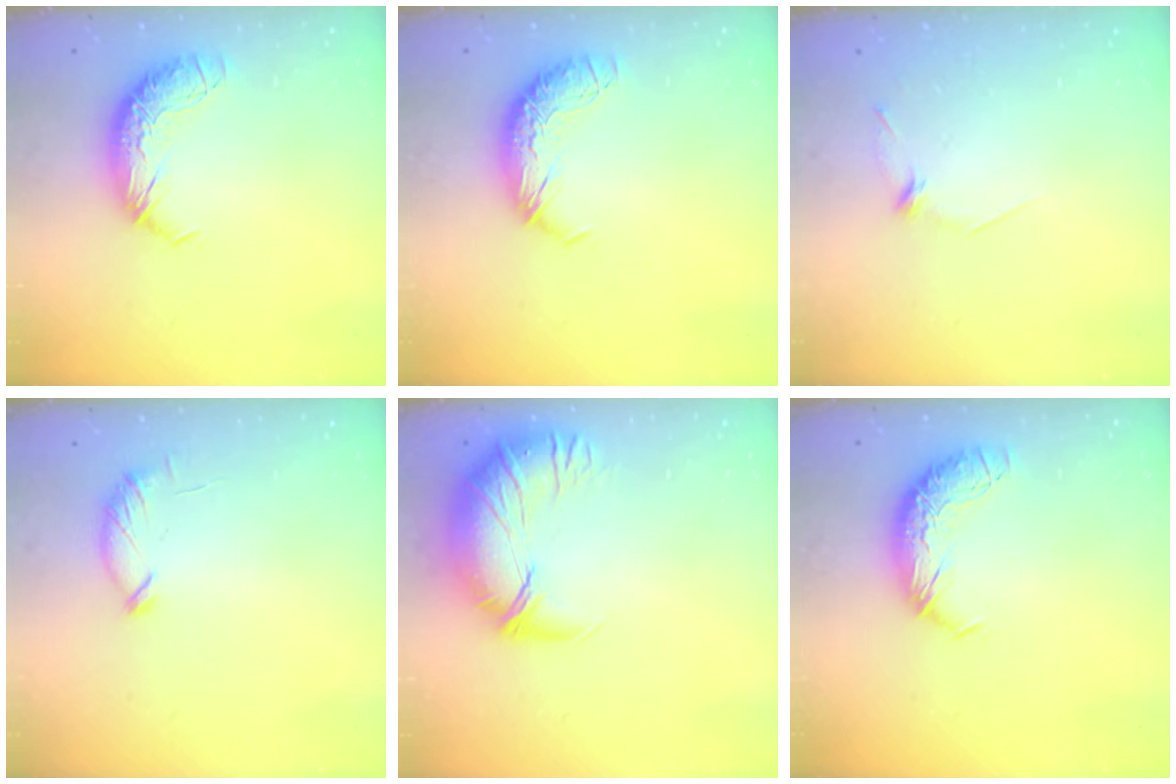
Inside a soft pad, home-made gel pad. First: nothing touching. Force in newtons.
{"total": 0.0}
{"total": 7.7, "press": 7.7, "slide": 0.9}
{"total": 6.1, "press": 6.1, "slide": 0.4}
{"total": 2.7, "press": 0.4, "slide": 2.7}
{"total": 0.0}